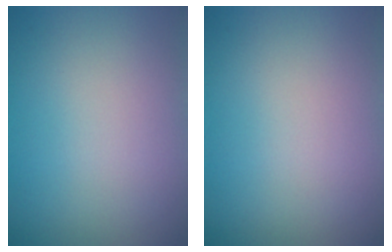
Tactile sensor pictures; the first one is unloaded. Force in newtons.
{"total": 0.0}